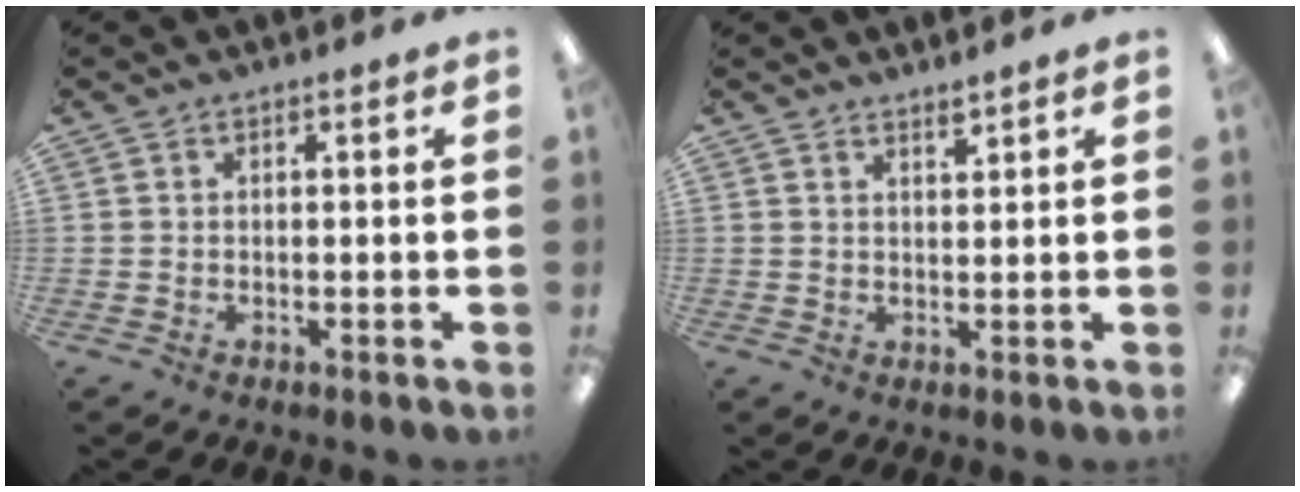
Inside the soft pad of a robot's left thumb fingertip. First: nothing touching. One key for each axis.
{"total": 1.9, "fx": 1.9, "fy": 0.2, "fz": 0.5, "tx": -0.005, "ty": -0.009, "tz": 0.033}